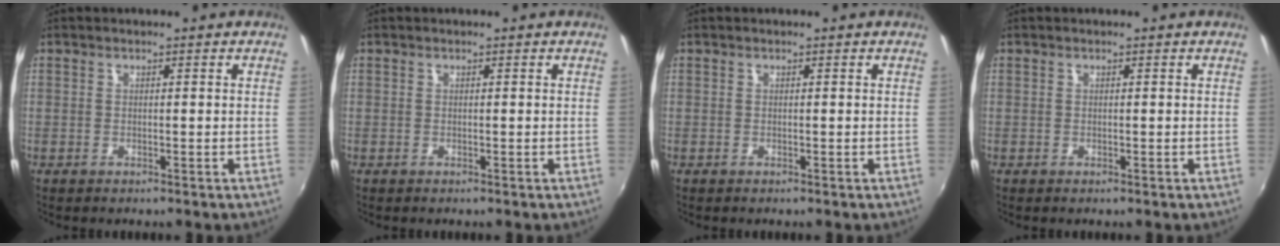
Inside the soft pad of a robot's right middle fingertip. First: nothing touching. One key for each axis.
{"total": 0.0}
{"total": 0.0}
{"total": 0.0}